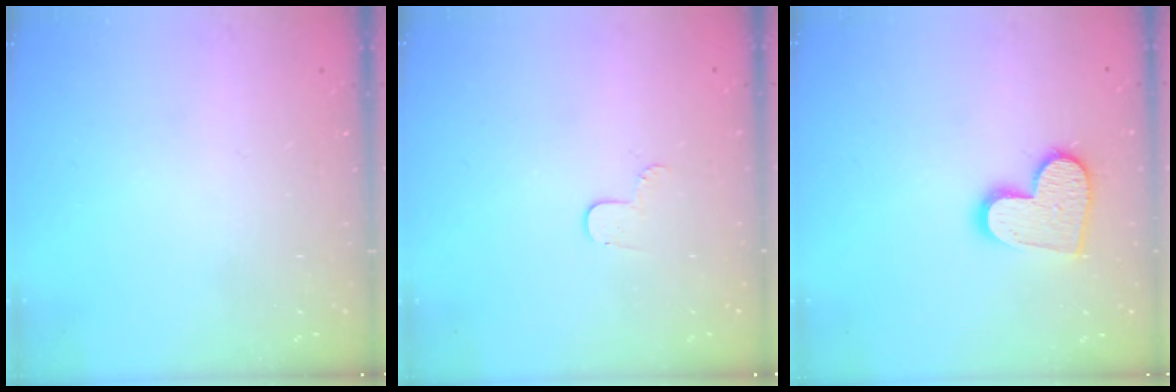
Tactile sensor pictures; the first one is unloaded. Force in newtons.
{"total": 4.0, "press": 3.9, "slide": 0.3}
{"total": 12.7, "press": 12.6, "slide": 1.0}